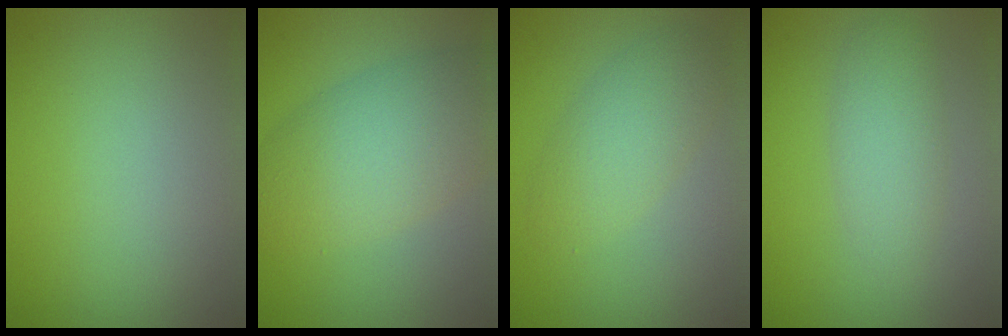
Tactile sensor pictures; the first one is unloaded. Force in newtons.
{"total": 6.8, "press": 6.8, "slide": 0.3}
{"total": 3.5, "press": 3.5, "slide": 0.1}
{"total": 2.9, "press": 2.9, "slide": 0.2}